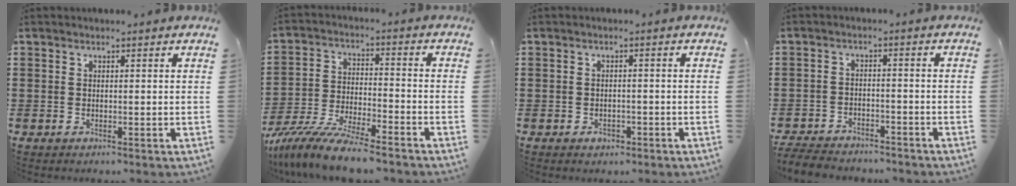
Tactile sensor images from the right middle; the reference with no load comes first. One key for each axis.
{"total": 9.4, "fx": -8.6, "fy": 0.3, "fz": 3.9, "tx": -0.081, "ty": 0.007, "tz": -0.168}
{"total": 1.1, "fx": -0.7, "fy": 0.7, "fz": 0.4, "tx": -0.011, "ty": -0.002, "tz": -0.014}
{"total": 4.3, "fx": -4.2, "fy": 0.7, "fz": 0.5, "tx": -0.015, "ty": 0.004, "tz": -0.088}